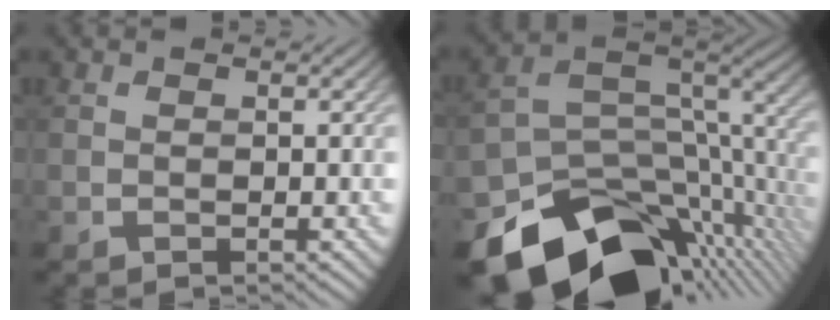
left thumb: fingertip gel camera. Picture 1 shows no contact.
{"total": 16.5, "force": [-9.8, 9.2, 9.6], "torque": [-0.197, -0.055, -0.141]}